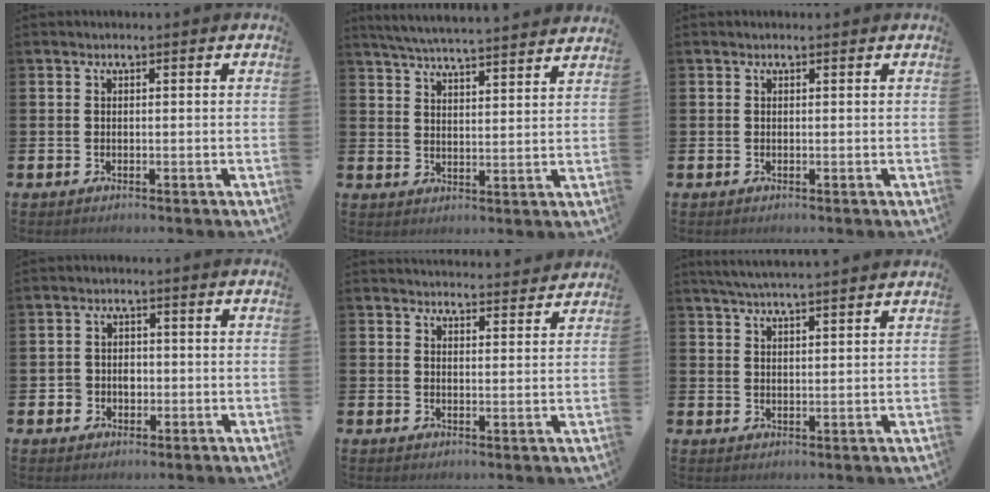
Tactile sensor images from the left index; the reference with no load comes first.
{"total": 5.8, "force": [5.7, -0.2, 1.1], "torque": [-0.046, -0.036, 0.102]}
{"total": 0.0}
{"total": 2.4, "force": [-0.7, 2.2, 0.4], "torque": [-0.006, 0.002, -0.022]}
{"total": 3.6, "force": [3.6, 0.3, 0.0], "torque": [0.000, -0.026, 0.064]}
{"total": 4.5, "force": [4.4, -0.4, 1.1], "torque": [-0.032, -0.015, 0.079]}